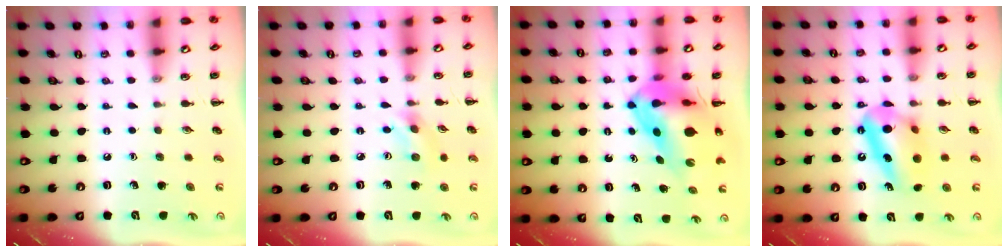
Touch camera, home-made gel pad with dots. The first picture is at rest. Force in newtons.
{"total": 2.8, "press": 2.7, "slide": 0.9}
{"total": 11.9, "press": 11.3, "slide": 3.7}
{"total": 11.5, "press": 11.4, "slide": 1.6}